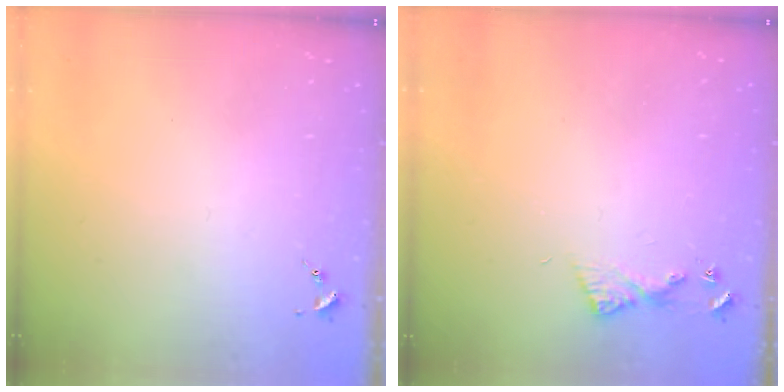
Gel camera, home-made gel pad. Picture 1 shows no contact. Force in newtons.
{"total": 6.1, "press": 6.1, "slide": 0.6}